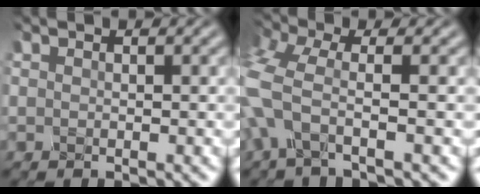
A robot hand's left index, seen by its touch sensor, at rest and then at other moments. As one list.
[{"total": 4.6, "force": [-1.9, 1.4, 4.0], "torque": [-0.104, -0.001, -0.050]}]